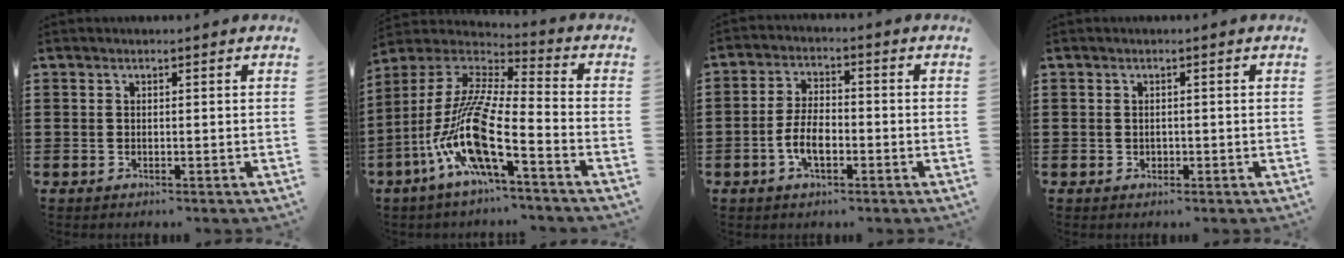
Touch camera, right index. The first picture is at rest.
{"total": 13.1, "force": [-6.8, 1.8, 11.0], "torque": [-0.256, -0.027, -0.144]}
{"total": 5.7, "force": [-2.0, 2.5, 4.8], "torque": [-0.117, -0.008, -0.043]}
{"total": 0.6, "force": [0.1, 0.6, 0.3], "torque": [-0.007, 0.003, 0.002]}